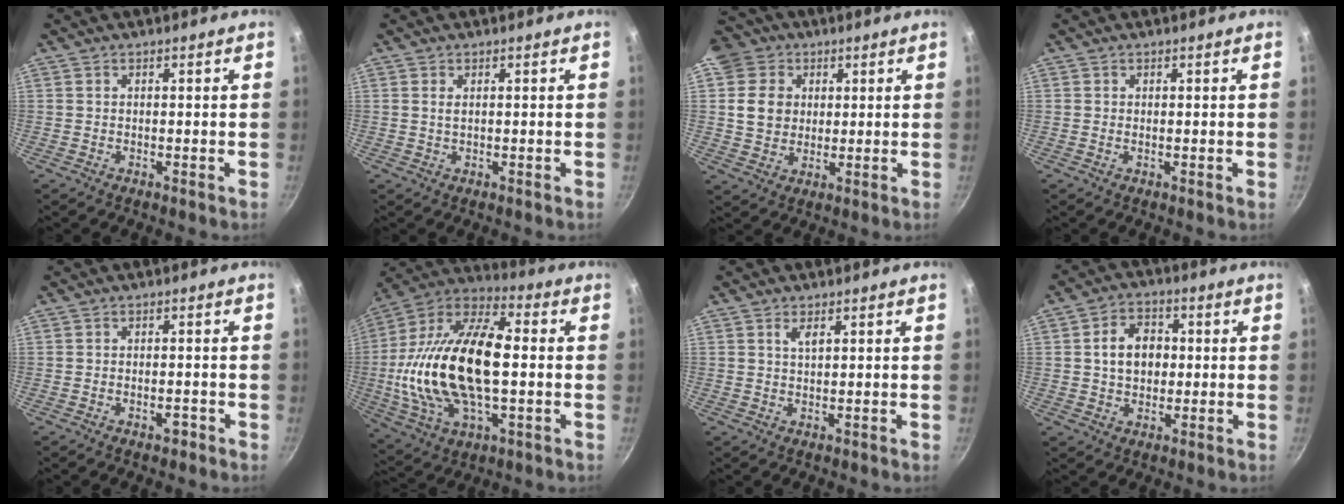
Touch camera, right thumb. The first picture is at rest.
{"total": 1.2, "force": [0.3, 0.5, 1.0], "torque": [-0.018, 0.000, 0.006]}
{"total": 10.0, "force": [2.8, 8.7, 4.0], "torque": [-0.040, 0.002, 0.044]}
{"total": 0.0}
{"total": 2.0, "force": [-1.2, 1.0, 1.3], "torque": [-0.014, 0.011, -0.016]}
{"total": 27.3, "force": [-0.6, 14.0, 23.4], "torque": [-0.456, 0.029, -0.016]}
{"total": 2.0, "force": [1.0, 0.8, 1.6], "torque": [-0.026, -0.003, 0.018]}
{"total": 8.1, "force": [0.6, 6.2, 5.2], "torque": [-0.061, 0.013, 0.005]}